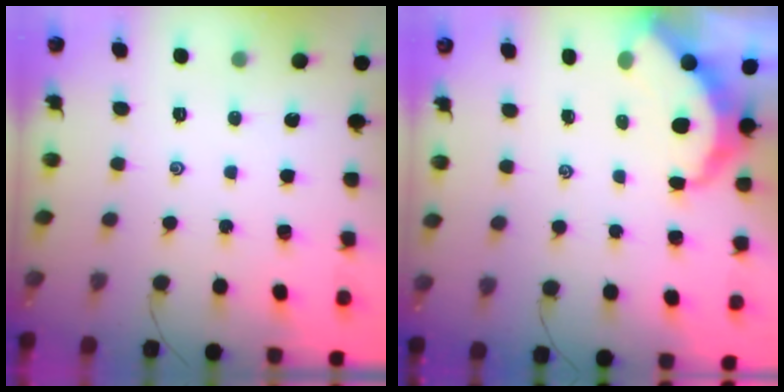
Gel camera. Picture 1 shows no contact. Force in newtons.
{"total": 5.4, "press": 5.4, "slide": 0.5}